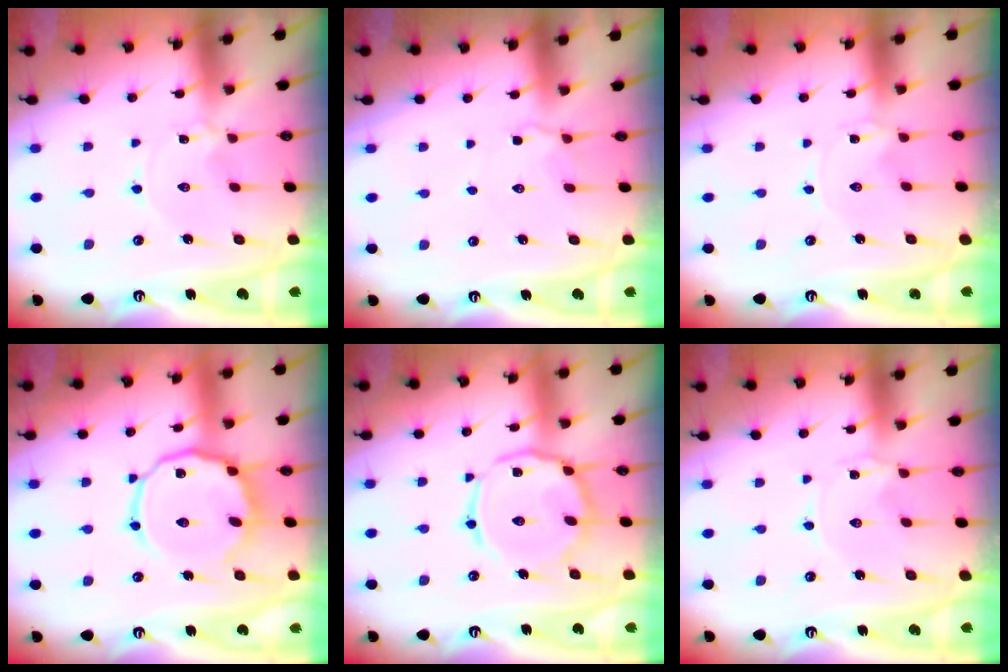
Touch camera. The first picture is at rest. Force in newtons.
{"total": 2.6, "press": 2.5, "slide": 0.7}
{"total": 0.0}
{"total": 12.2, "press": 12.1, "slide": 1.0}
{"total": 14.1, "press": 14.1, "slide": 1.0}
{"total": 0.0}